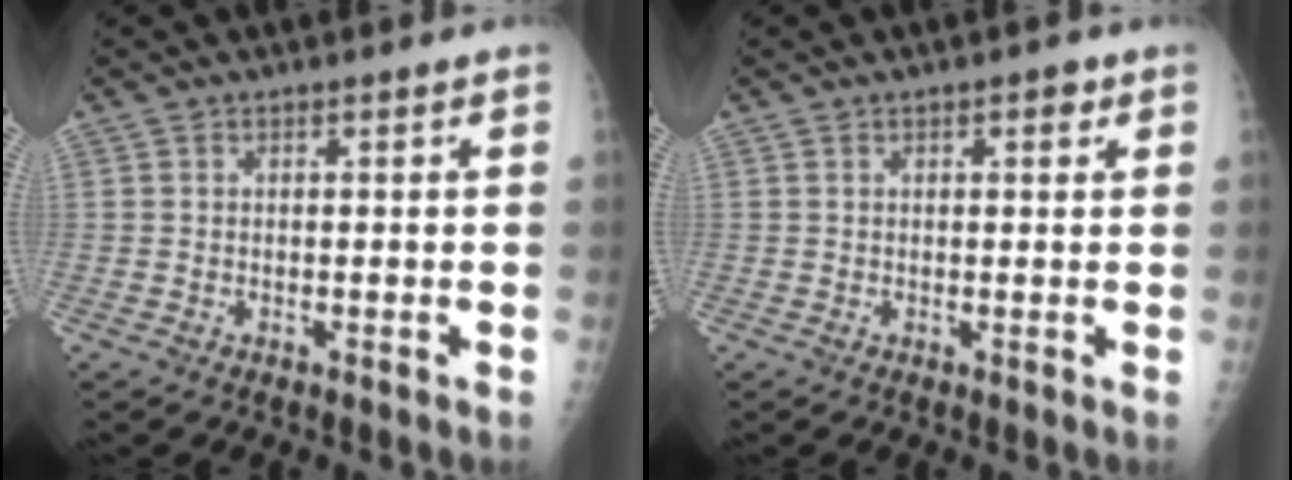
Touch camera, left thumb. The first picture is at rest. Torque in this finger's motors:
{"motor_torque": [-0.18, 0.16, 0.08, 0.23, 0.02]}